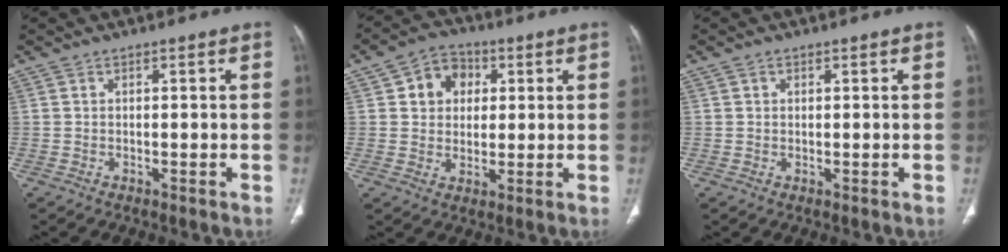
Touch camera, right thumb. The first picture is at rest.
{"total": 8.3, "force": [2.3, 6.9, 4.0], "torque": [-0.023, -0.001, 0.033]}
{"total": 0.8, "force": [0.4, 0.6, 0.2], "torque": [0.002, 0.000, 0.007]}